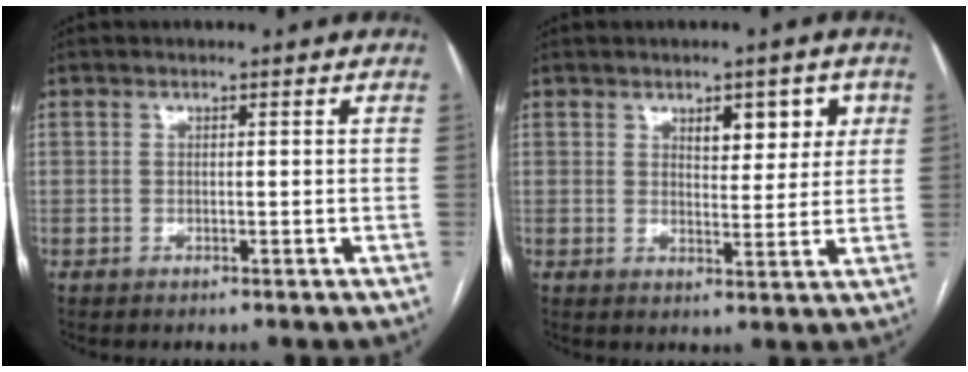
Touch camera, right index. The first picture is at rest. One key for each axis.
{"total": 5.8, "fx": 2.6, "fy": 2.4, "fz": 4.6, "tx": -0.059, "ty": 0.006, "tz": 0.037}